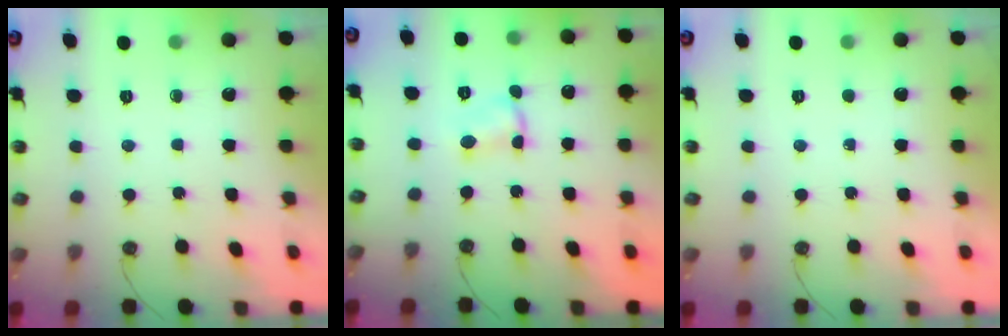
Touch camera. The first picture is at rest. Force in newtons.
{"total": 1.8, "press": 1.8, "slide": 0.1}
{"total": 0.0}